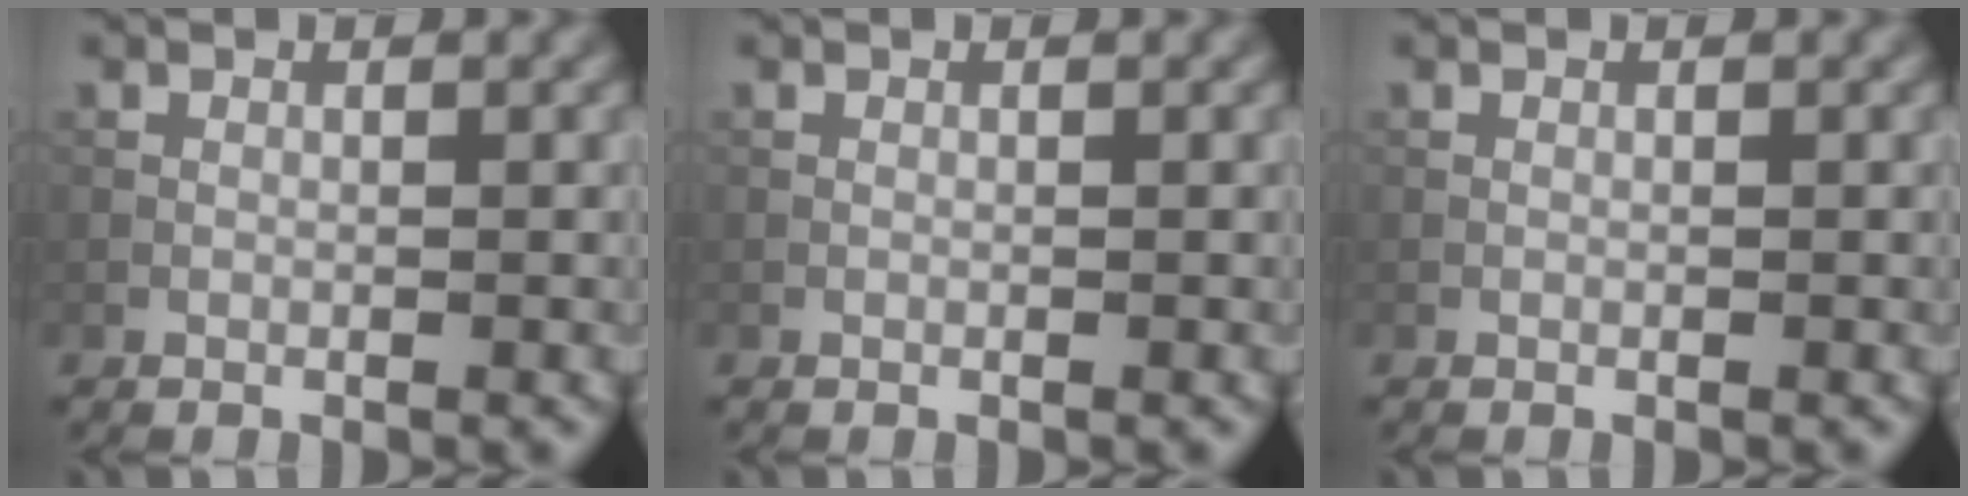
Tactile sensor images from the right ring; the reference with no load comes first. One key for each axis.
{"total": 0.0}
{"total": 0.0}